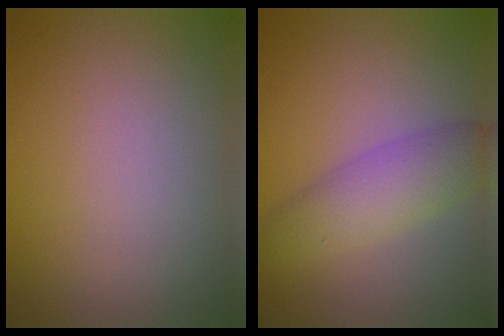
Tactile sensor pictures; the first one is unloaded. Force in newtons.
{"total": 4.3, "press": 4.2, "slide": 0.0}